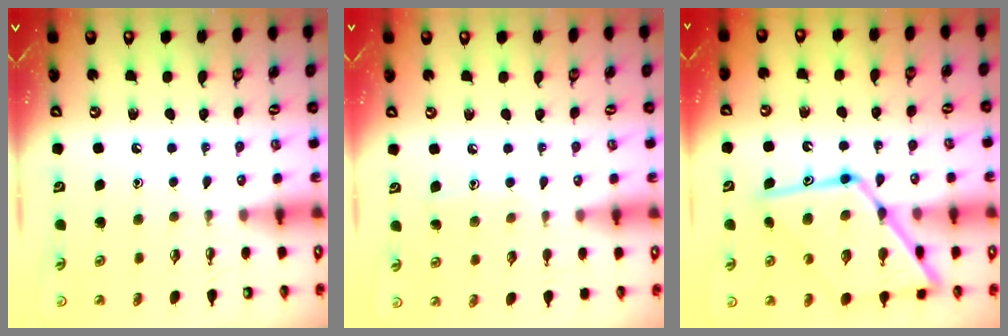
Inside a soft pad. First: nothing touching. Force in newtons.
{"total": 5.2, "press": 5.2, "slide": 0.2}
{"total": 19.6, "press": 19.6, "slide": 1.6}